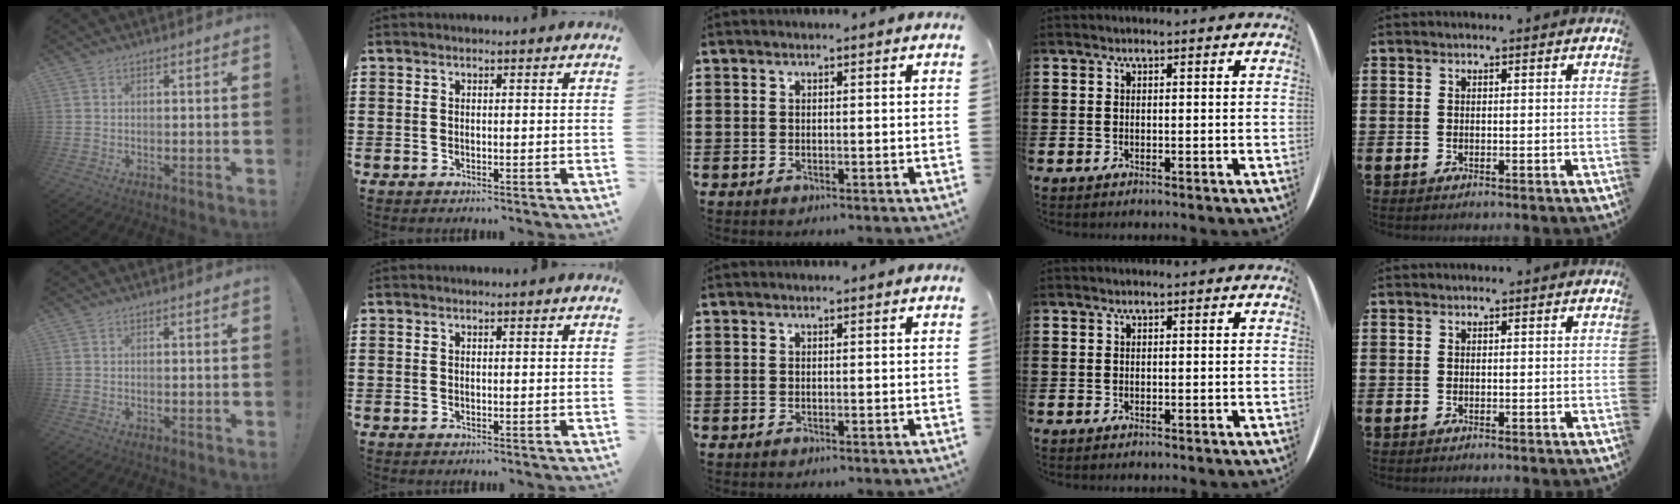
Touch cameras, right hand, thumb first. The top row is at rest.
{}